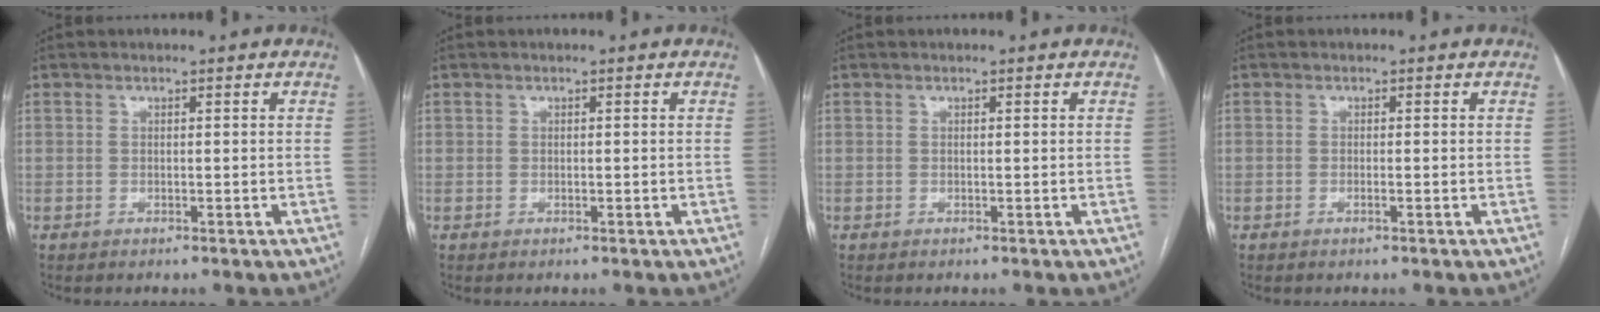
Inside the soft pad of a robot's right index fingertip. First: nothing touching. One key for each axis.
{"total": 0.0}
{"total": 0.0}
{"total": 0.6, "fx": -0.3, "fy": 0.0, "fz": 0.5, "tx": -0.012, "ty": 0.001, "tz": -0.004}